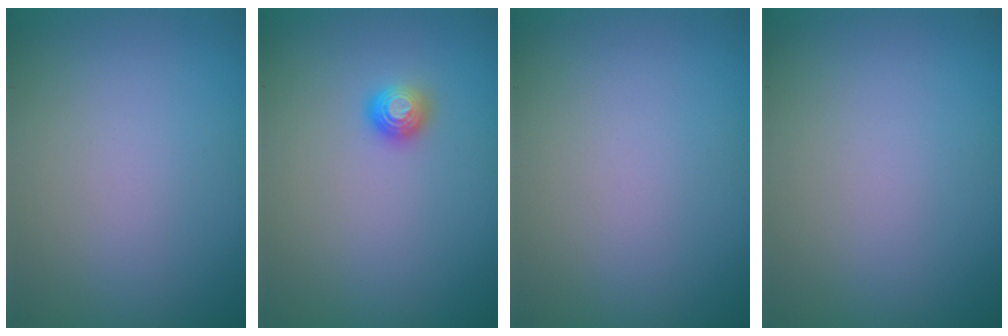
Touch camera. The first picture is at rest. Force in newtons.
{"total": 1.1, "press": 1.0, "slide": 0.3}
{"total": 0.0}
{"total": 0.0}